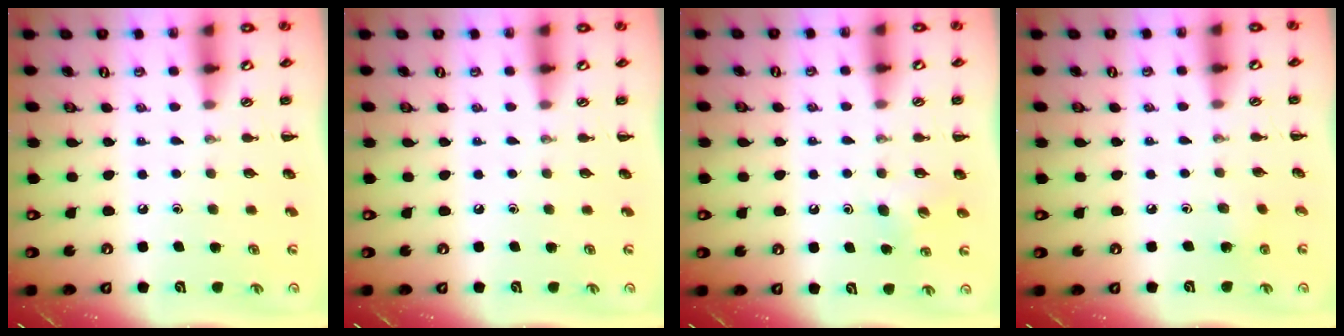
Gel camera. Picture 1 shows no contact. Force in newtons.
{"total": 0.0}
{"total": 4.0, "press": 3.8, "slide": 1.4}
{"total": 1.5, "press": 1.4, "slide": 0.5}